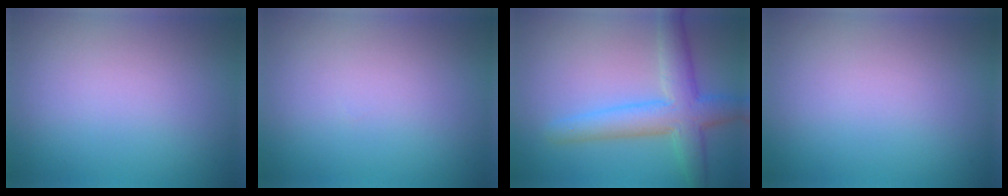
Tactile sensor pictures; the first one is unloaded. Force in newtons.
{"total": 0.0}
{"total": 5.5, "press": 5.5, "slide": 0.3}
{"total": 0.0}